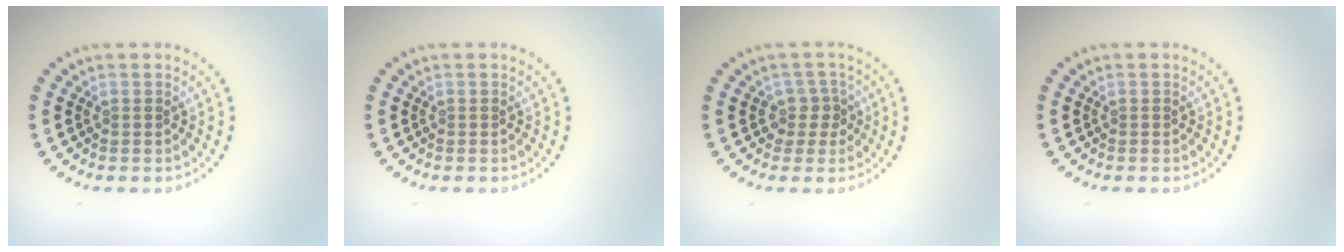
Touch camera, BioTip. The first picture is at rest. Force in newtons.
{"total": 0.0}
{"total": 1.8, "press": 1.5, "slide": 1.0}
{"total": 0.0}